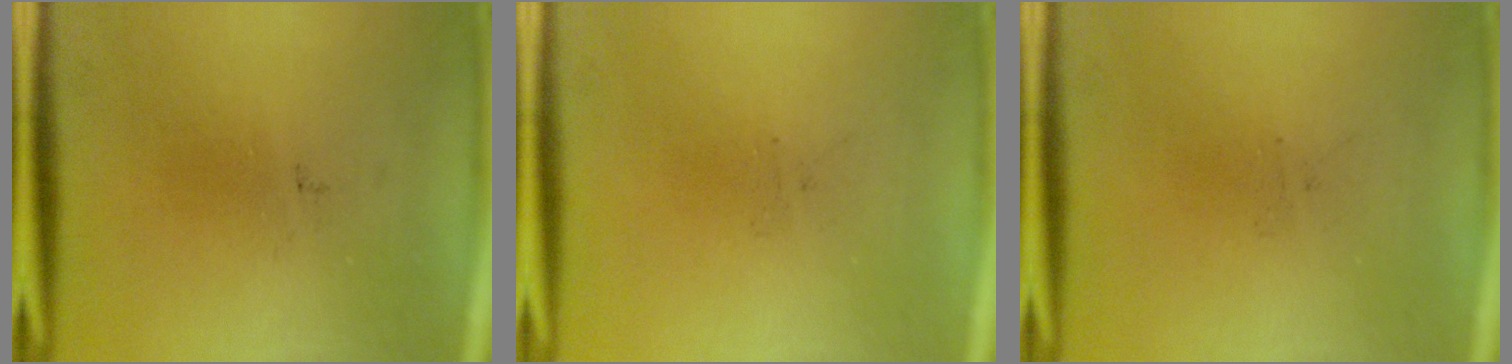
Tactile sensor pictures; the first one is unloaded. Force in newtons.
{"total": 0.0}
{"total": 0.0}